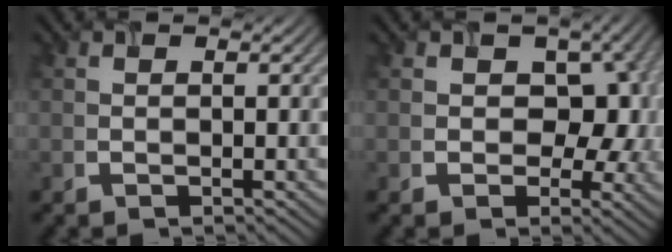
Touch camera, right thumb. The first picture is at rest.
{"total": 7.9, "force": [0.6, 5.7, 5.5], "torque": [-0.074, -0.014, 0.008]}